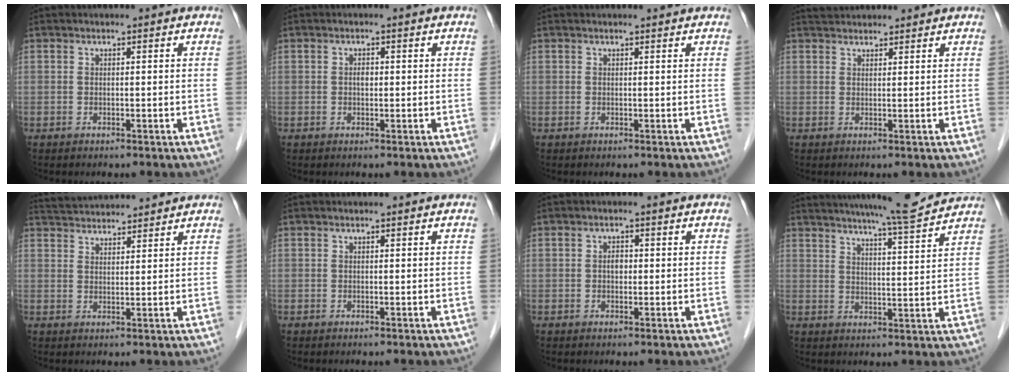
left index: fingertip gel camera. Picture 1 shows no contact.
{"total": 1.0, "force": [0.0, 0.7, 0.8], "torque": [-0.015, 0.002, 0.000]}
{"total": 1.8, "force": [1.7, 0.2, 0.5], "torque": [-0.012, 0.012, 0.018]}
{"total": 4.0, "force": [3.8, 0.9, 0.7], "torque": [-0.013, 0.037, 0.062]}
{"total": 7.5, "force": [7.3, 0.6, 1.5], "torque": [-0.034, 0.036, 0.120]}
{"total": 0.0}
{"total": 1.4, "force": [0.0, 0.9, 1.0], "torque": [-0.017, 0.004, -0.001]}
{"total": 12.0, "force": [11.0, -0.3, 4.6], "torque": [-0.075, 0.002, 0.151]}